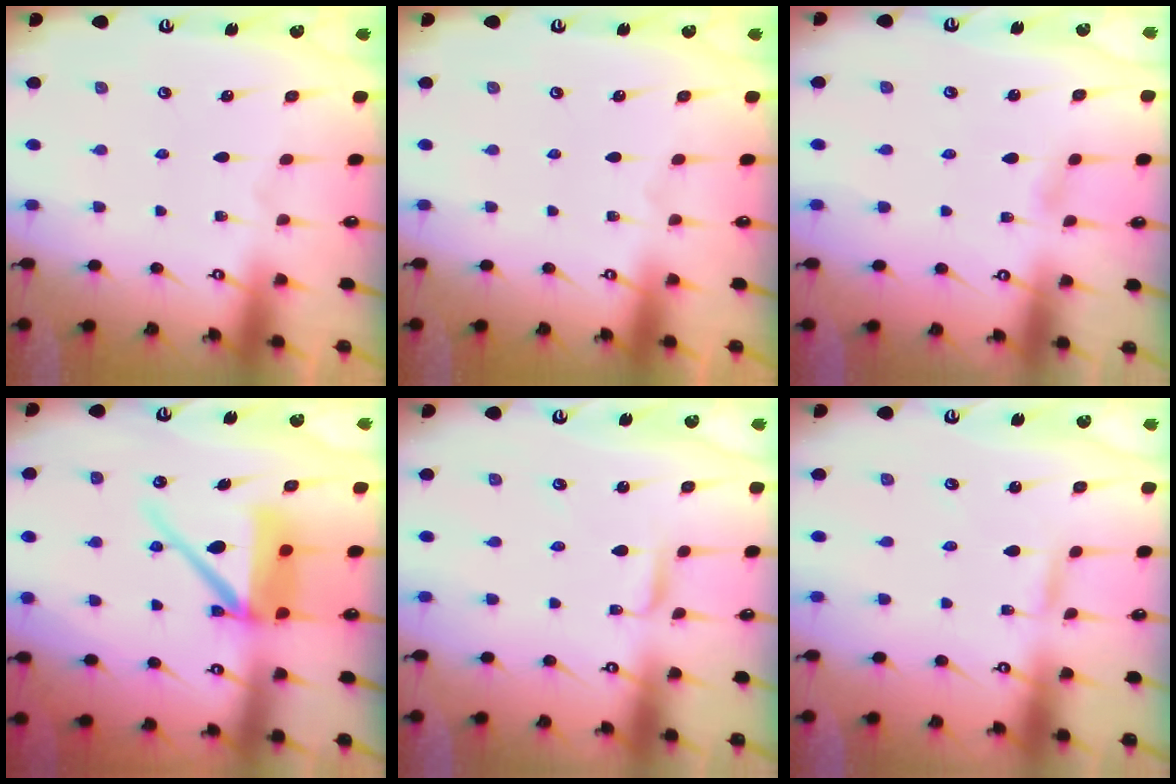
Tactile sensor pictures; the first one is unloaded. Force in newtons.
{"total": 0.0}
{"total": 3.5, "press": 3.4, "slide": 0.6}
{"total": 12.3, "press": 12.2, "slide": 1.7}
{"total": 1.9, "press": 1.9, "slide": 0.2}
{"total": 2.5, "press": 2.5, "slide": 0.2}